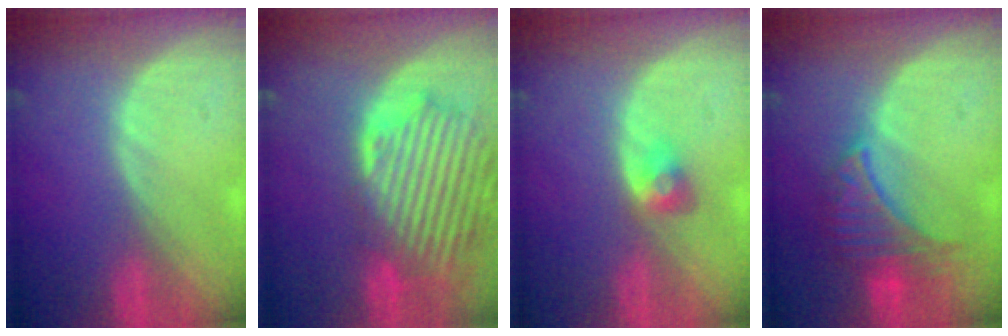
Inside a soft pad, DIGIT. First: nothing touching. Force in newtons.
{"total": 13.5, "press": 11.7, "slide": 6.8}
{"total": 2.9, "press": 2.5, "slide": 1.6}
{"total": 6.6, "press": 6.6, "slide": 0.7}